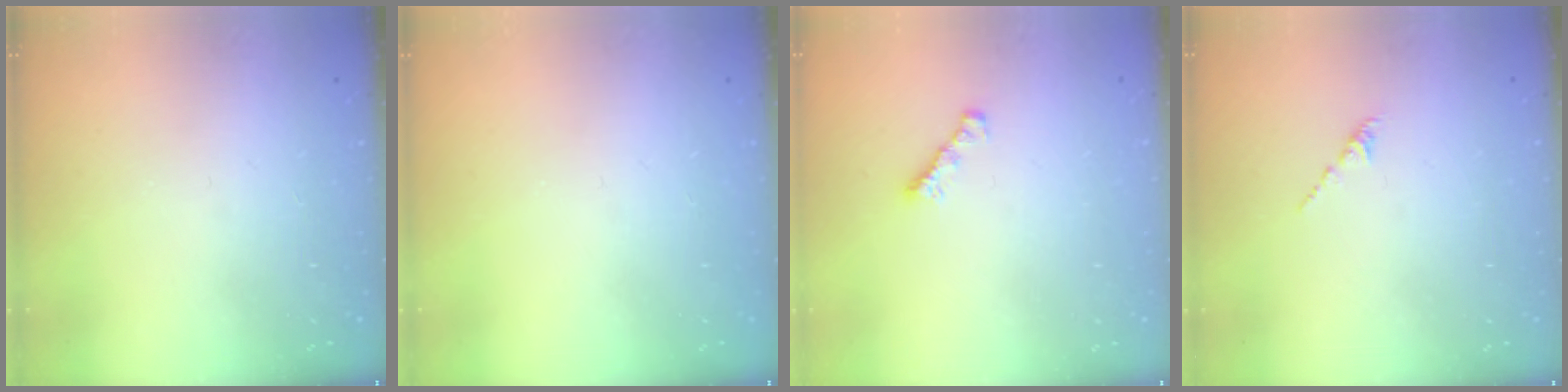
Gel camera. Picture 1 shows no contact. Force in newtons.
{"total": 0.0}
{"total": 1.8, "press": 1.7, "slide": 0.6}
{"total": 1.6, "press": 1.5, "slide": 0.6}